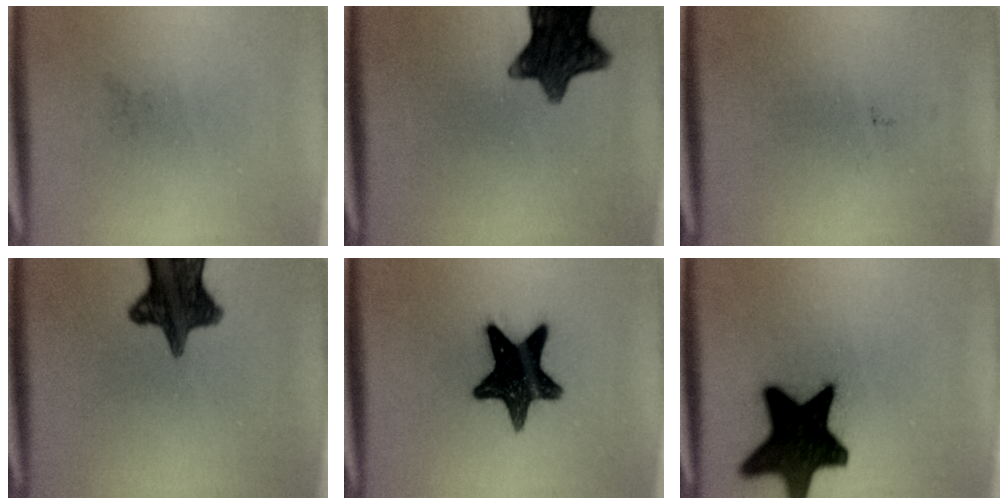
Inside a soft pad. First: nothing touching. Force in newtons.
{"total": 11.9}
{"total": 0.0}
{"total": 12.3}
{"total": 15.1}
{"total": 18.3}